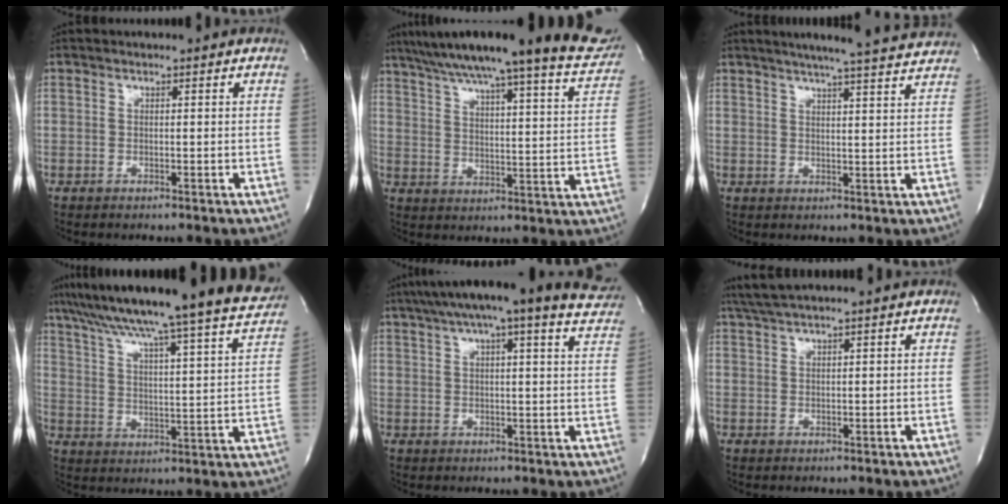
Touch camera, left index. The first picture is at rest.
{"total": 25.3, "force": [21.6, 1.9, 13.0], "torque": [-0.195, -0.027, 0.278]}
{"total": 14.8, "force": [13.5, 0.0, 6.2], "torque": [-0.100, -0.004, 0.164]}
{"total": 27.1, "force": [24.2, -0.6, 12.3], "torque": [-0.203, -0.049, 0.323]}
{"total": 22.3, "force": [18.7, 2.6, 11.9], "torque": [-0.187, 0.020, 0.229]}
{"total": 4.4, "force": [3.7, -0.7, 2.2], "torque": [-0.041, 0.025, 0.074]}